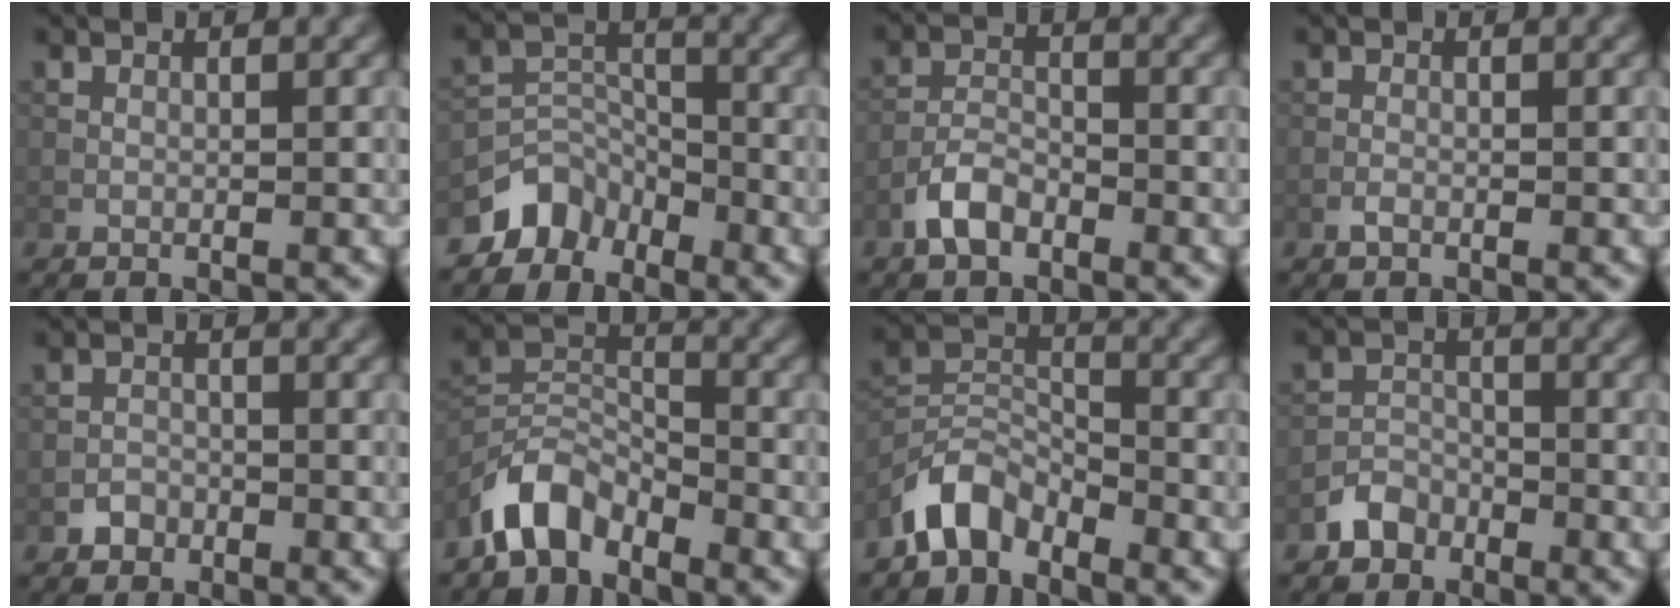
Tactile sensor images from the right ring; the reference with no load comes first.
{"total": 4.1, "force": [-3.3, 2.3, 0.6], "torque": [0.000, 0.002, -0.066]}
{"total": 3.2, "force": [-2.1, 1.6, 1.8], "torque": [-0.034, 0.008, -0.047]}
{"total": 0.7, "force": [-0.5, 0.3, 0.4], "torque": [-0.008, 0.000, -0.011]}
{"total": 1.3, "force": [-0.8, 1.0, 0.2], "torque": [0.004, 0.005, -0.015]}
{"total": 5.1, "force": [-4.0, 2.3, 2.2], "torque": [-0.038, 0.008, -0.088]}
{"total": 4.6, "force": [-3.7, 2.1, 1.8], "torque": [-0.030, 0.010, -0.082]}
{"total": 2.5, "force": [-1.8, 1.6, 0.5], "torque": [-0.002, 0.011, -0.037]}